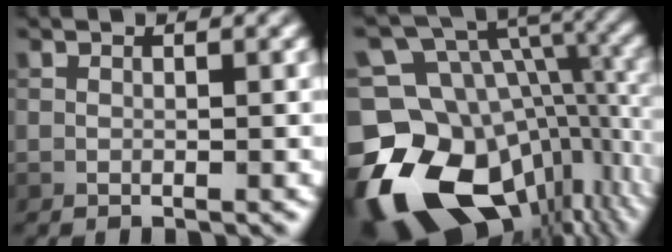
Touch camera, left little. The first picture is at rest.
{"total": 17.5, "force": [-5.9, 11.9, 11.3], "torque": [-0.251, -0.017, -0.090]}